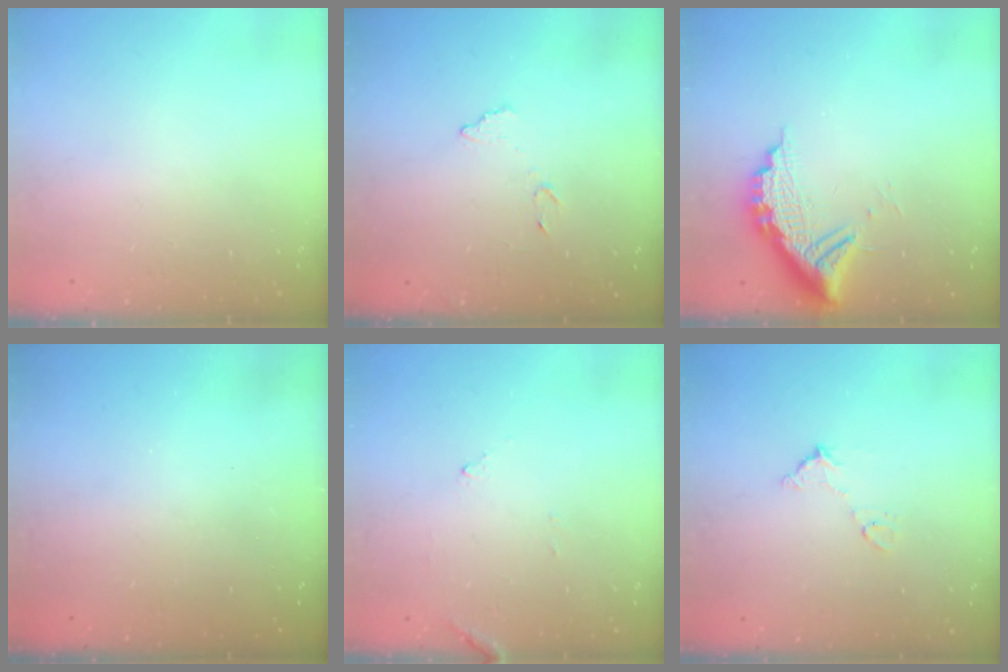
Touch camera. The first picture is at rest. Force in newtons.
{"total": 7.9, "press": 7.9, "slide": 0.4}
{"total": 11.5, "press": 11.4, "slide": 1.1}
{"total": 2.9, "press": 2.9, "slide": 0.3}
{"total": 10.0, "press": 10.0, "slide": 0.6}
{"total": 6.3, "press": 6.3, "slide": 0.4}